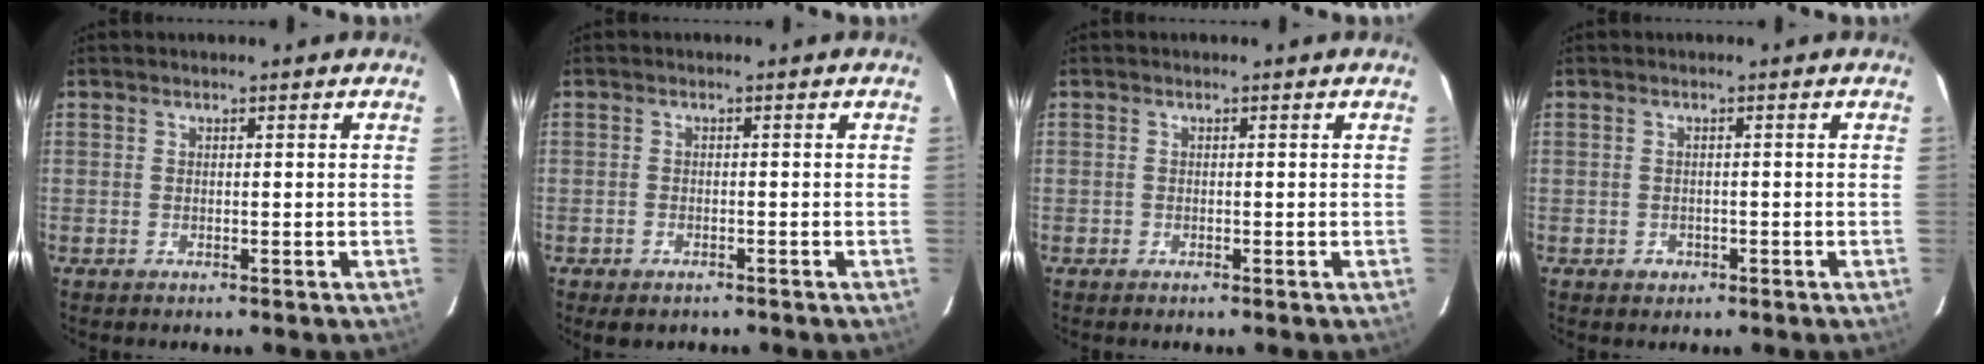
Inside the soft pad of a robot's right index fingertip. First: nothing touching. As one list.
[{"total": 2.5, "force": [-1.7, 1.5, 1.0], "torque": [-0.024, -0.005, -0.025]}, {"total": 0.7, "force": [-0.3, 0.6, -0.1], "torque": [0.002, 0.003, -0.005]}, {"total": 1.9, "force": [-0.8, 1.7, 0.3], "torque": [-0.005, 0.002, -0.008]}]